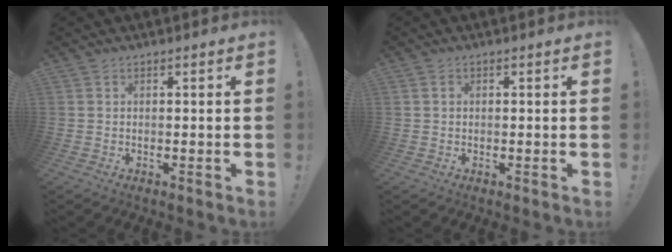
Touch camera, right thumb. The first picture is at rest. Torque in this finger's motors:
{"motor_torque": [0.34, 0.12, -0.13, -0.11, -0.05]}